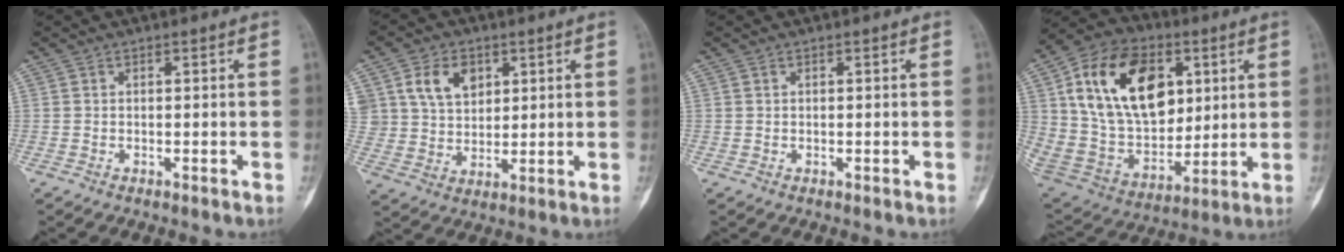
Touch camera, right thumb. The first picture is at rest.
{"total": 9.2, "force": [3.9, 6.7, 4.9], "torque": [-0.066, -0.015, 0.079]}
{"total": 0.0}
{"total": 27.0, "force": [8.1, 17.9, 18.5], "torque": [-0.320, -0.005, 0.152]}